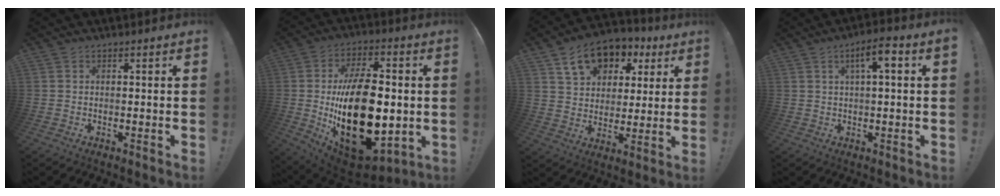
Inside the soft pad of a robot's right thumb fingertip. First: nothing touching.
{"total": 30.3, "force": [-2.6, 16.9, 25.0], "torque": [-0.455, 0.001, -0.026]}
{"total": 14.3, "force": [7.5, 10.1, 6.8], "torque": [-0.101, -0.031, 0.141]}
{"total": 6.2, "force": [1.9, 0.7, 5.9], "torque": [-0.092, -0.003, 0.023]}